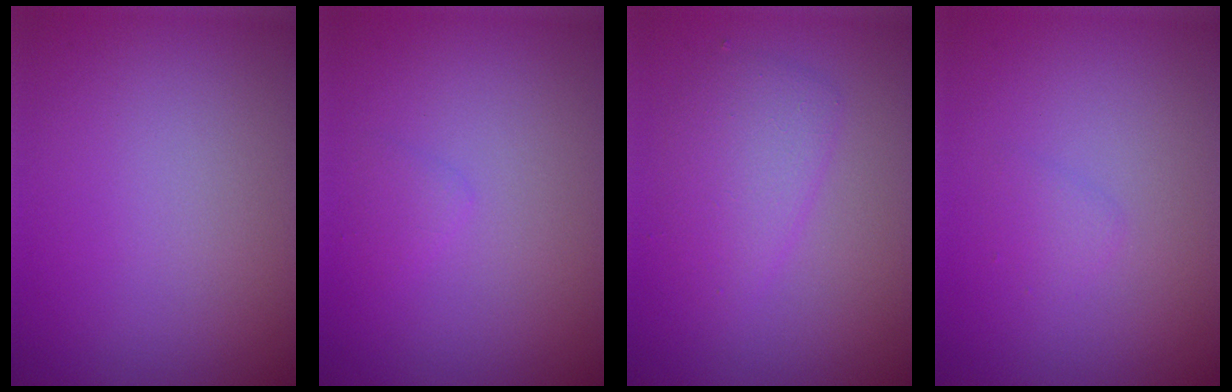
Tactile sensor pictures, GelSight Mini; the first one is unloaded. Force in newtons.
{"total": 0.8, "press": 0.8, "slide": 0.0}
{"total": 2.7, "press": 2.7, "slide": 0.0}
{"total": 0.8, "press": 0.8, "slide": 0.1}